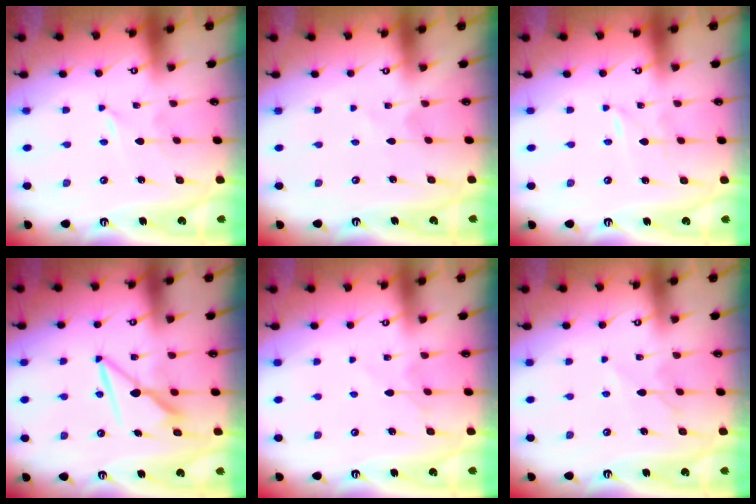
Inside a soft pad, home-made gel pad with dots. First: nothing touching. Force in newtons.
{"total": 0.7, "press": 0.7, "slide": 0.1}
{"total": 0.9, "press": 0.9, "slide": 0.1}
{"total": 7.5, "press": 7.5, "slide": 0.4}
{"total": 4.4, "press": 4.3, "slide": 0.5}
{"total": 5.1, "press": 5.0, "slide": 0.6}